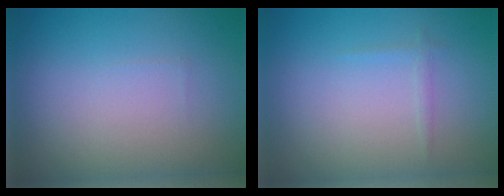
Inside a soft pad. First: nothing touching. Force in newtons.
{"total": 0.6, "press": 0.6, "slide": 0.0}